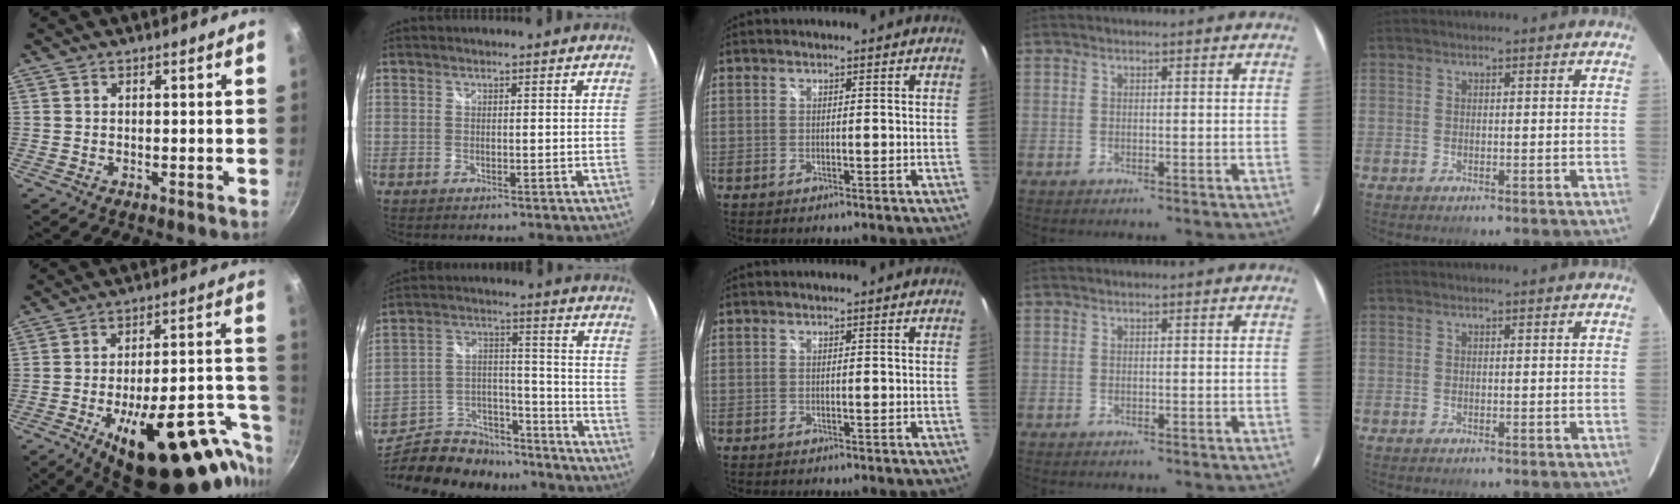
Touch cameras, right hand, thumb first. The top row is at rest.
{"thumb": {"total": 30.5, "force": [-15.9, 11.7, 23.2], "torque": [-0.254, 0.073, -0.222]}, "index": {"total": 22.7, "force": [-18.1, 10.4, 8.9], "torque": [-0.196, 0.035, -0.267]}}